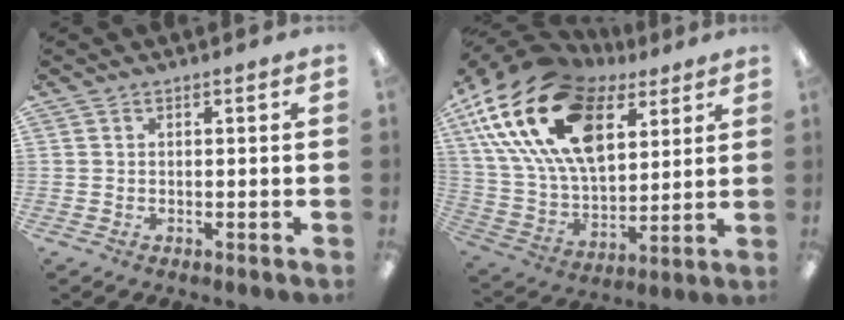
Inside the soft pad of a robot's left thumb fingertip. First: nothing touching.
{"total": 25.1, "force": [11.9, 14.5, 16.7], "torque": [-0.341, -0.046, 0.211]}